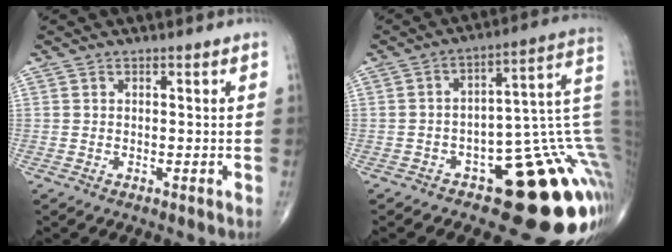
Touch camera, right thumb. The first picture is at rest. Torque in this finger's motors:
{"motor_torque": [2.53, 1.43, 0.95, -1.83, 0.22]}